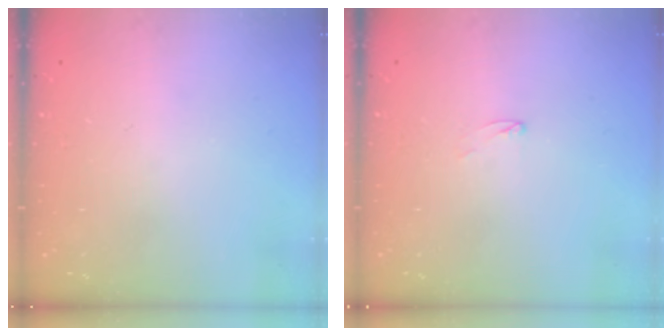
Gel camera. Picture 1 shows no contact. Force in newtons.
{"total": 2.2, "press": 2.2, "slide": 0.2}